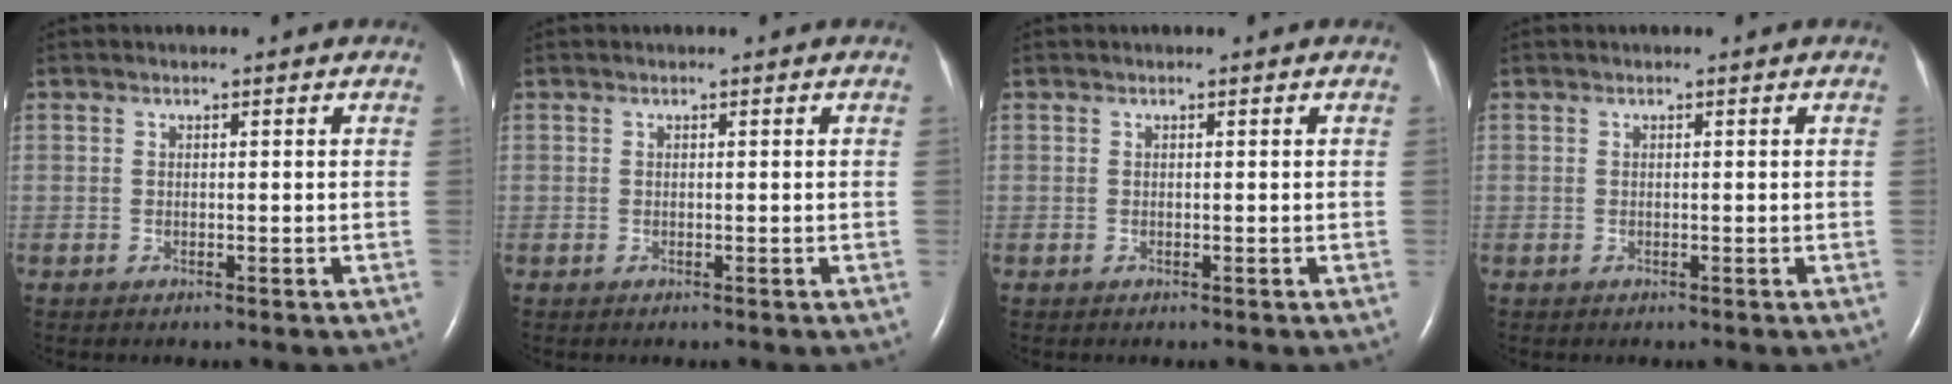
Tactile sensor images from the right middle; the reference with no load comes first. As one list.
[{"total": 0.0}, {"total": 0.0}, {"total": 0.0}]